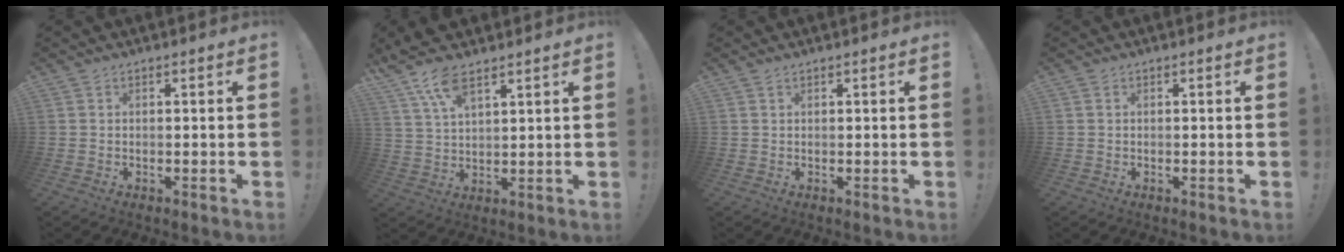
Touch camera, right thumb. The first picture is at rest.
{"total": 8.7, "force": [6.4, 2.6, 5.2], "torque": [-0.106, -0.028, 0.120]}
{"total": 0.6, "force": [0.5, 0.2, 0.3], "torque": [-0.006, -0.001, 0.010]}
{"total": 0.0}